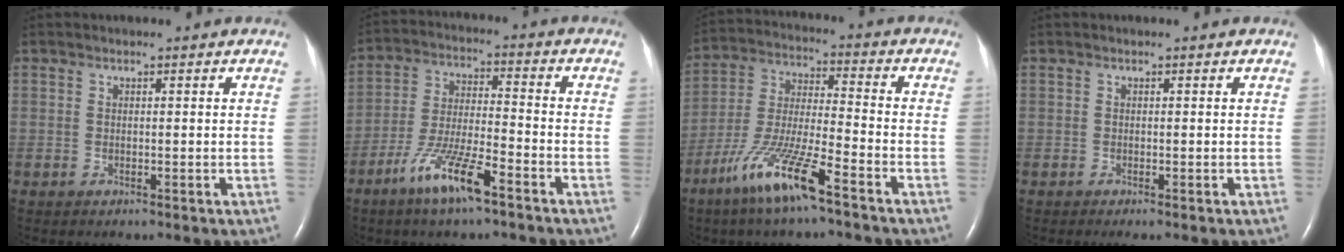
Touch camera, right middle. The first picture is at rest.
{"total": 10.1, "force": [-6.3, 1.2, 7.8], "torque": [-0.156, -0.012, -0.119]}
{"total": 12.2, "force": [-7.7, 0.6, 9.5], "torque": [-0.197, -0.023, -0.151]}
{"total": 0.6, "force": [-0.4, 0.0, 0.4], "torque": [-0.009, -0.003, -0.007]}